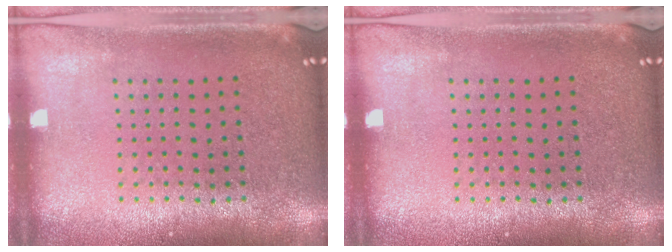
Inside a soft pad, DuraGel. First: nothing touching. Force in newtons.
{"total": 0.0}